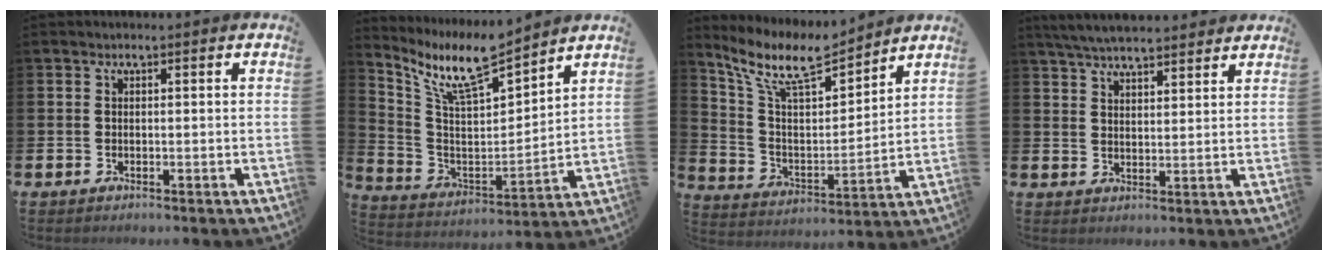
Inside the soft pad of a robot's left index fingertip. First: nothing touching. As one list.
[{"total": 11.0, "force": [9.3, 2.1, 5.5], "torque": [-0.144, -0.047, 0.164]}, {"total": 10.1, "force": [8.6, 2.7, 4.5], "torque": [-0.128, -0.045, 0.155]}, {"total": 5.4, "force": [5.3, 0.6, 1.2], "torque": [-0.039, -0.018, 0.098]}]